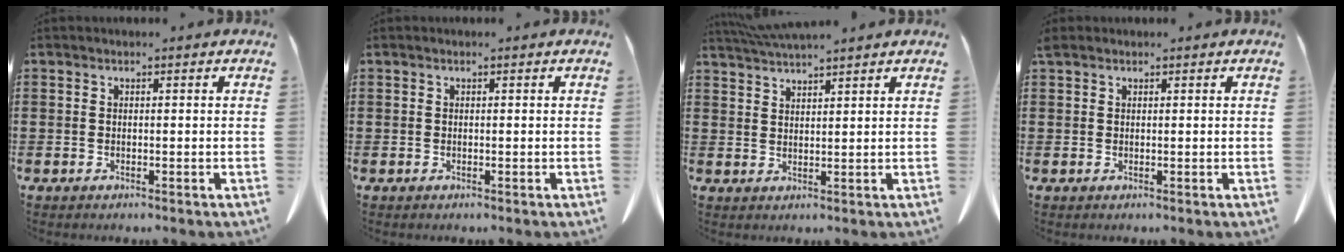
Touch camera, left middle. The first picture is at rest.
{"total": 0.0}
{"total": 3.6, "force": [3.5, -0.1, 1.0], "torque": [-0.030, -0.007, 0.065]}
{"total": 0.8, "force": [0.7, 0.3, 0.2], "torque": [-0.007, 0.000, 0.015]}